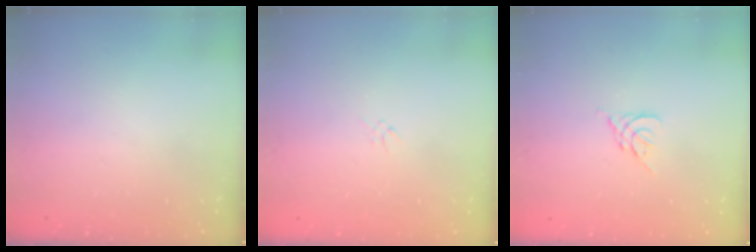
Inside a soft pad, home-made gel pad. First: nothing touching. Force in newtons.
{"total": 0.9, "press": 0.8, "slide": 0.4}
{"total": 2.6, "press": 2.5, "slide": 0.7}